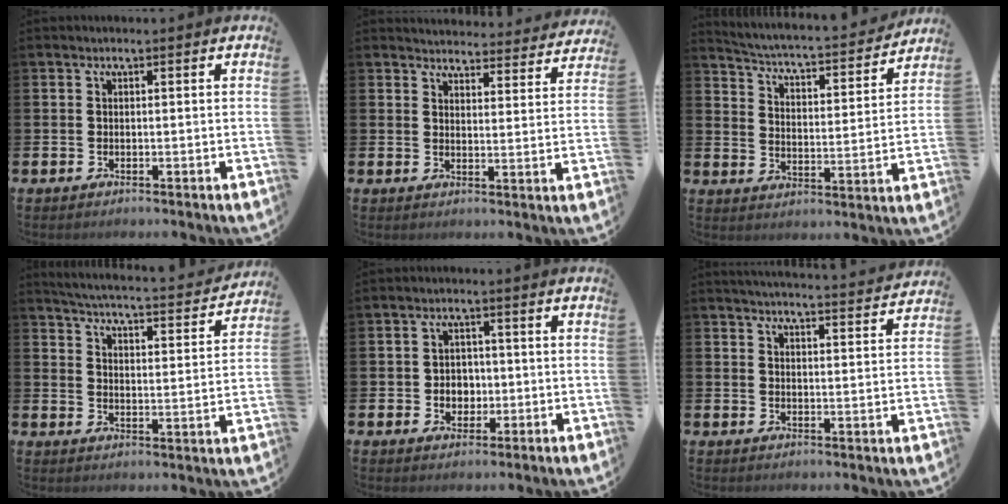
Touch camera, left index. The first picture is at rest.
{"total": 4.3, "force": [4.2, 0.7, 0.0], "torque": [-0.003, -0.036, 0.072]}
{"total": 4.2, "force": [4.0, 0.4, 1.0], "torque": [-0.042, -0.041, 0.057]}
{"total": 4.6, "force": [4.4, 0.2, 1.2], "torque": [-0.041, -0.039, 0.069]}
{"total": 3.0, "force": [-0.3, 2.7, 1.2], "torque": [-0.011, 0.000, -0.015]}
{"total": 4.4, "force": [4.4, -0.2, 0.3], "torque": [-0.011, -0.036, 0.076]}